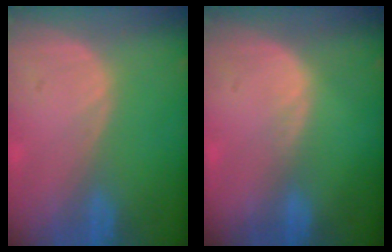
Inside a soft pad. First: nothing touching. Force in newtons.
{"total": 1.1, "press": 0.7, "slide": 0.9}